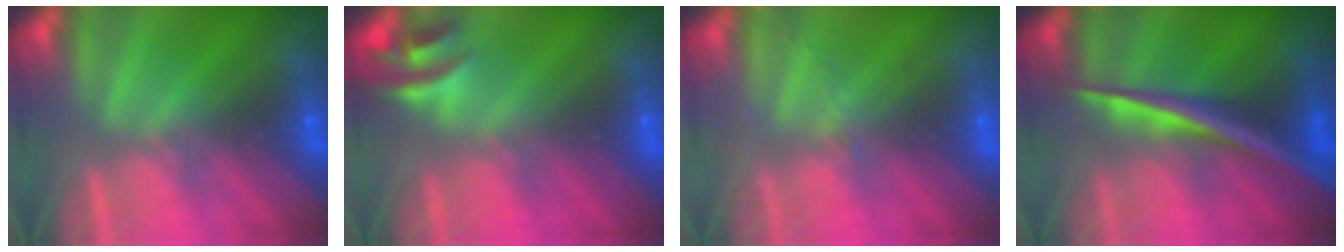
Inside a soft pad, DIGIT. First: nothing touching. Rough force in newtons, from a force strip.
{"total": 2.9}
{"total": 2.0}
{"total": 2.6}